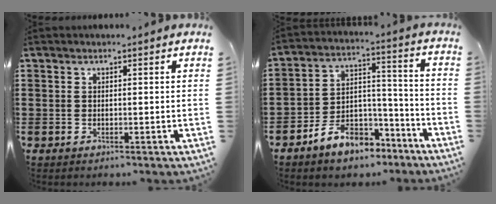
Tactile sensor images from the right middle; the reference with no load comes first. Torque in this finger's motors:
{"motor_torque": [2.14, 0.00, 0.22, 0.12]}